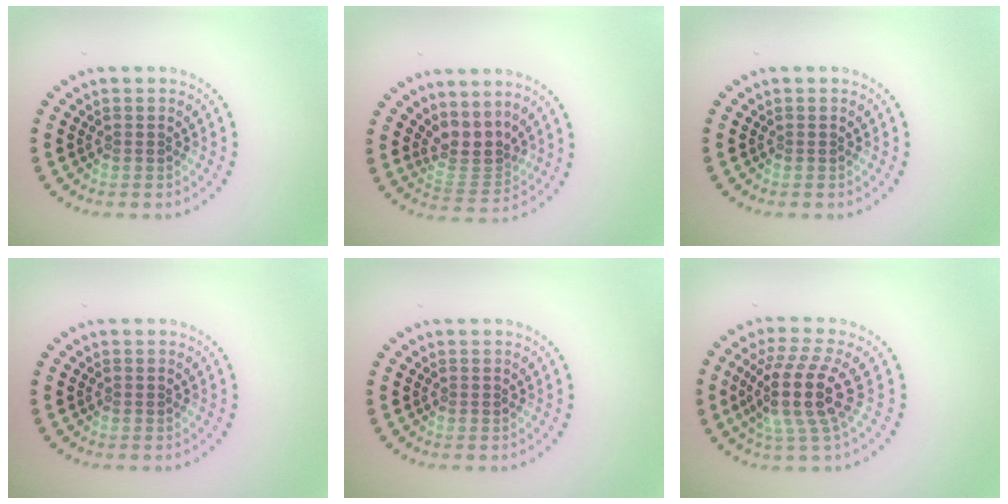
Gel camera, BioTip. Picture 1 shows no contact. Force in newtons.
{"total": 2.9, "press": 2.1, "slide": 2.0}
{"total": 0.0}
{"total": 0.0}
{"total": 0.0}
{"total": 4.9, "press": 3.7, "slide": 3.2}